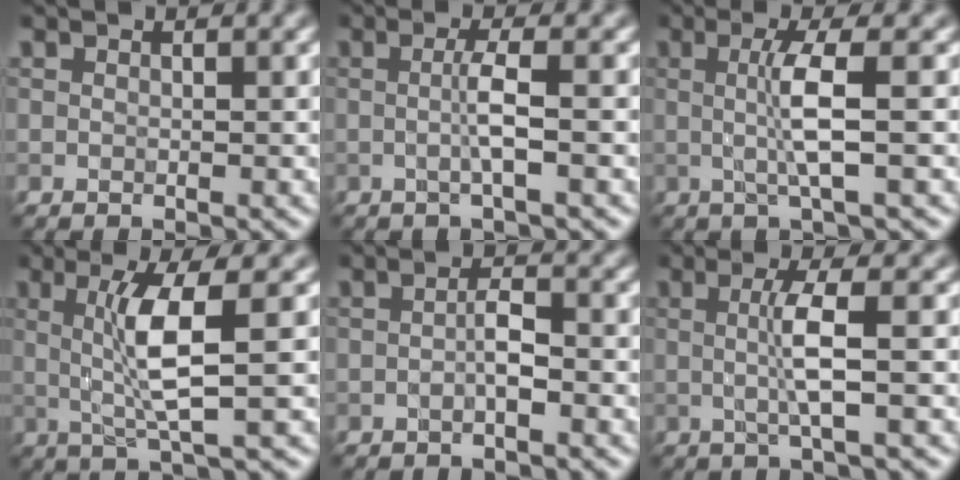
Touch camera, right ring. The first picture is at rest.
{"total": 2.4, "force": [-0.2, 0.2, 2.4], "torque": [-0.049, -0.004, -0.006]}
{"total": 3.8, "force": [0.1, 0.4, 3.7], "torque": [-0.075, -0.003, 0.000]}
{"total": 5.1, "force": [0.7, 0.6, 5.0], "torque": [-0.099, 0.000, 0.019]}
{"total": 1.7, "force": [-0.6, 0.3, 1.6], "torque": [-0.028, 0.004, -0.013]}
{"total": 3.3, "force": [0.0, 0.3, 3.3], "torque": [-0.067, -0.004, -0.002]}